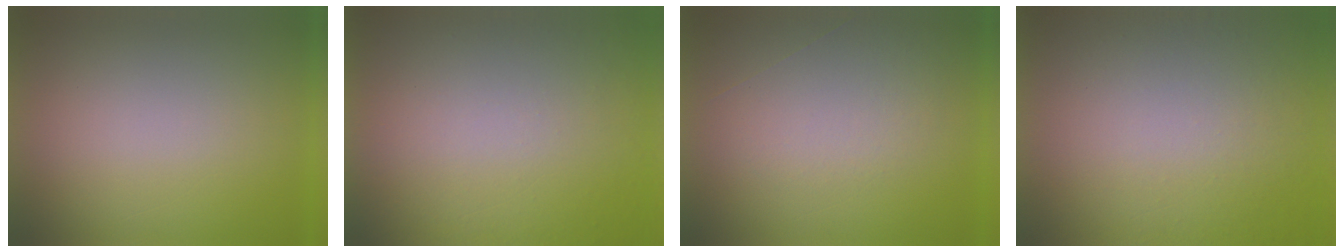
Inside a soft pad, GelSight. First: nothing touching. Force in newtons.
{"total": 6.0}
{"total": 1.0}
{"total": 7.1}